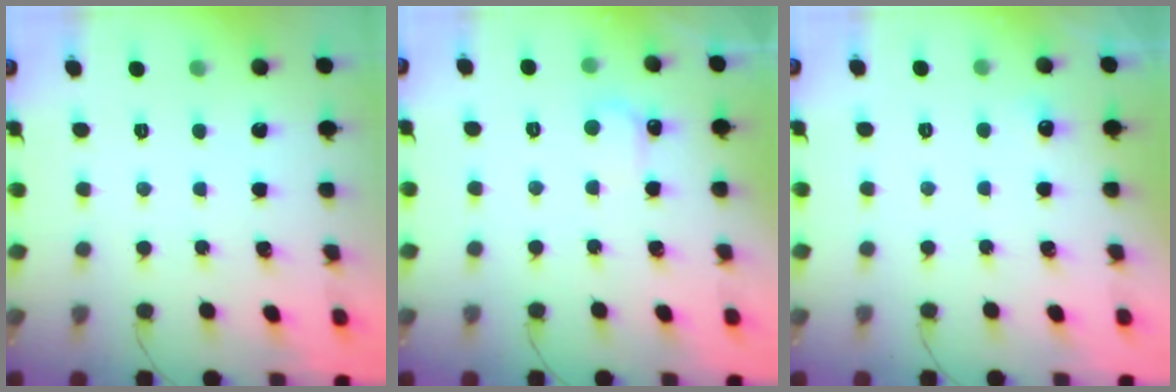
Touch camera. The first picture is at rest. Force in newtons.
{"total": 3.9, "press": 3.7, "slide": 1.0}
{"total": 4.1, "press": 3.9, "slide": 1.3}